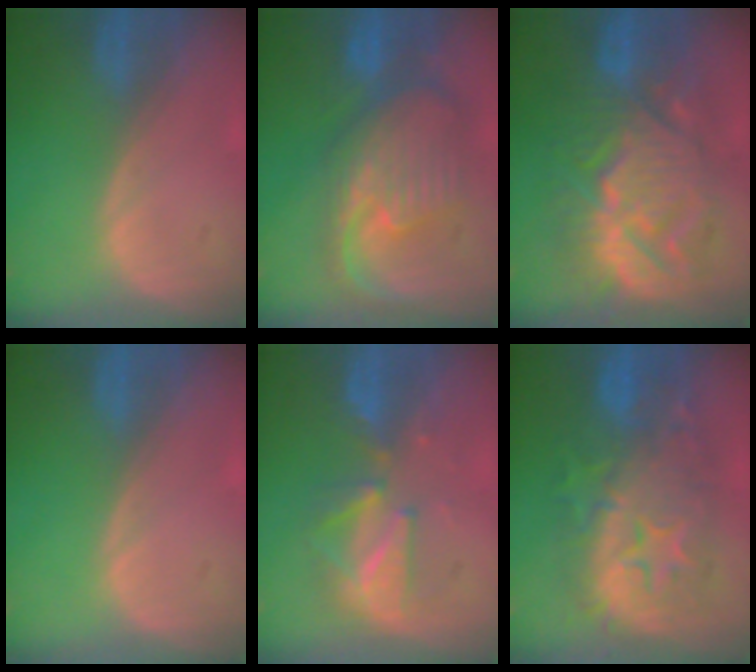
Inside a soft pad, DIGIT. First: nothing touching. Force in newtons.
{"total": 11.4, "press": 9.9, "slide": 5.7}
{"total": 13.4, "press": 13.4, "slide": 1.5}
{"total": 0.0}
{"total": 6.2, "press": 6.2, "slide": 0.6}
{"total": 12.0, "press": 11.9, "slide": 1.2}